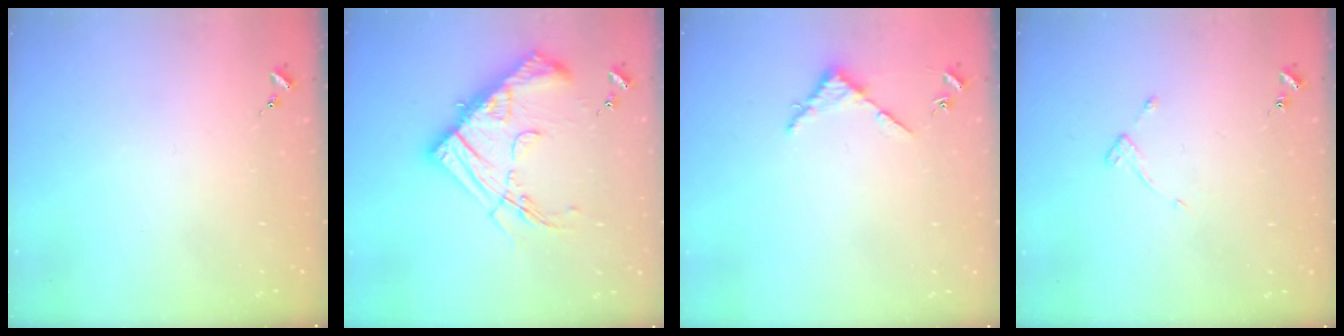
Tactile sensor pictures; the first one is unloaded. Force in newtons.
{"total": 19.9, "press": 19.8, "slide": 2.0}
{"total": 3.4, "press": 3.4, "slide": 0.4}
{"total": 3.6, "press": 3.6, "slide": 0.6}